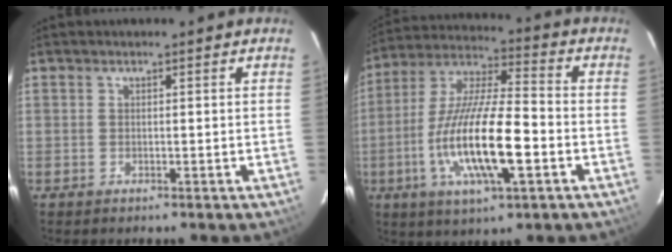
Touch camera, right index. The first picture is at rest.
{"total": 17.5, "force": [-5.1, 4.1, 16.2], "torque": [-0.322, -0.014, -0.096]}